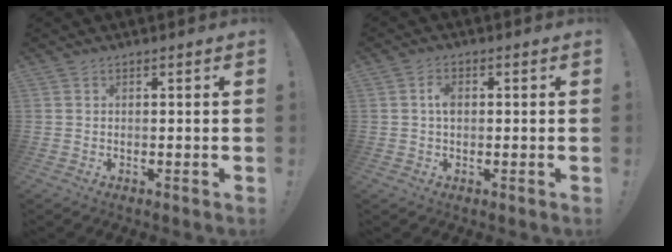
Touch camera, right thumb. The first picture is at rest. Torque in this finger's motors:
{"motor_torque": [-0.23, -0.15, 0.46, -0.17, 0.07]}